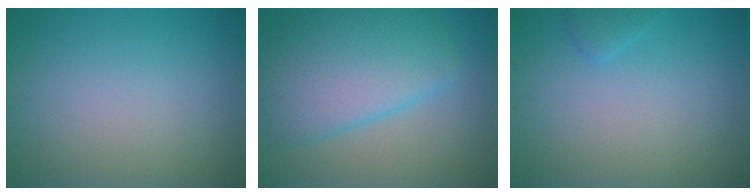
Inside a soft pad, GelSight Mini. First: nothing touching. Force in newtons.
{"total": 7.9, "press": 7.9, "slide": 0.3}
{"total": 1.0, "press": 1.0, "slide": 0.1}